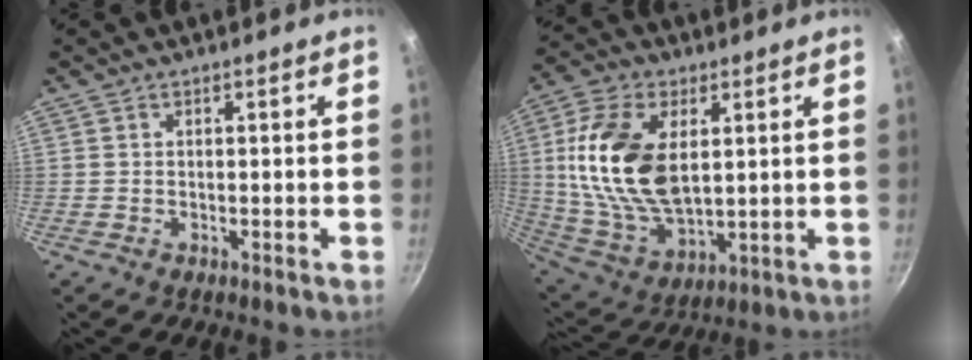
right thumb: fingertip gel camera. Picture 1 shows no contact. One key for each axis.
{"total": 18.8, "fx": 3.7, "fy": 10.7, "fz": 15.0, "tx": -0.283, "ty": -0.011, "tz": 0.079}